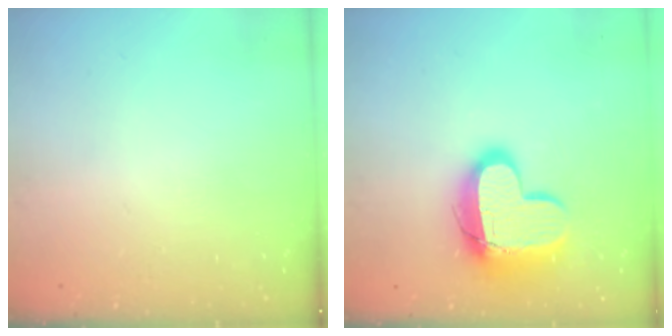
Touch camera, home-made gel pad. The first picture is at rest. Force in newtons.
{"total": 15.2, "press": 15.2, "slide": 1.3}